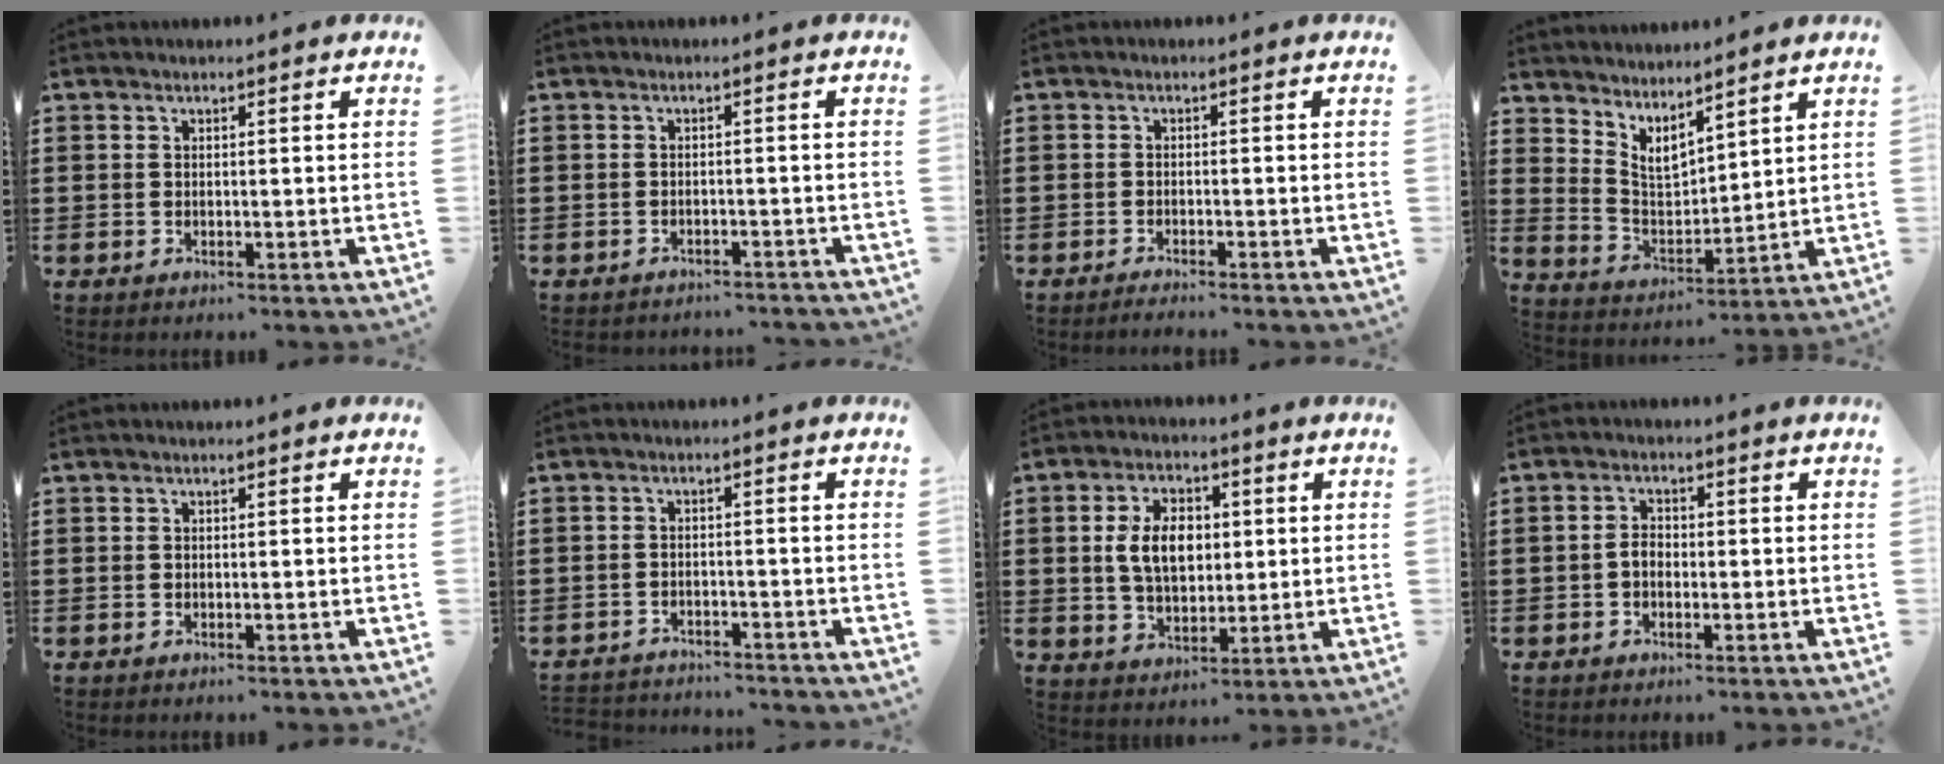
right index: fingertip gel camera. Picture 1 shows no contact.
{"total": 1.6, "force": [-1.6, 0.2, 0.1], "torque": [-0.008, 0.000, -0.034]}
{"total": 1.2, "force": [-1.2, -0.2, 0.1], "torque": [-0.003, 0.001, -0.023]}
{"total": 4.6, "force": [4.1, 1.4, 1.4], "torque": [-0.045, -0.021, 0.076]}
{"total": 0.0}
{"total": 2.6, "force": [-2.6, 0.3, -0.1], "torque": [-0.006, -0.002, -0.057]}
{"total": 7.5, "force": [0.9, 4.8, 5.7], "torque": [-0.127, 0.011, 0.008]}
{"total": 2.4, "force": [-0.6, 1.6, 1.7], "torque": [-0.041, 0.001, -0.014]}